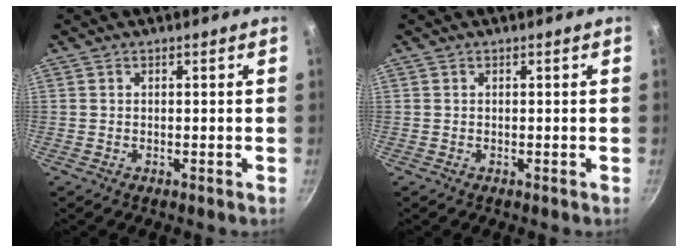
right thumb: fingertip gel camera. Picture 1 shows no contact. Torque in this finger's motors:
{"motor_torque": [0.01, 0.00, 0.05, 0.03, 0.01]}